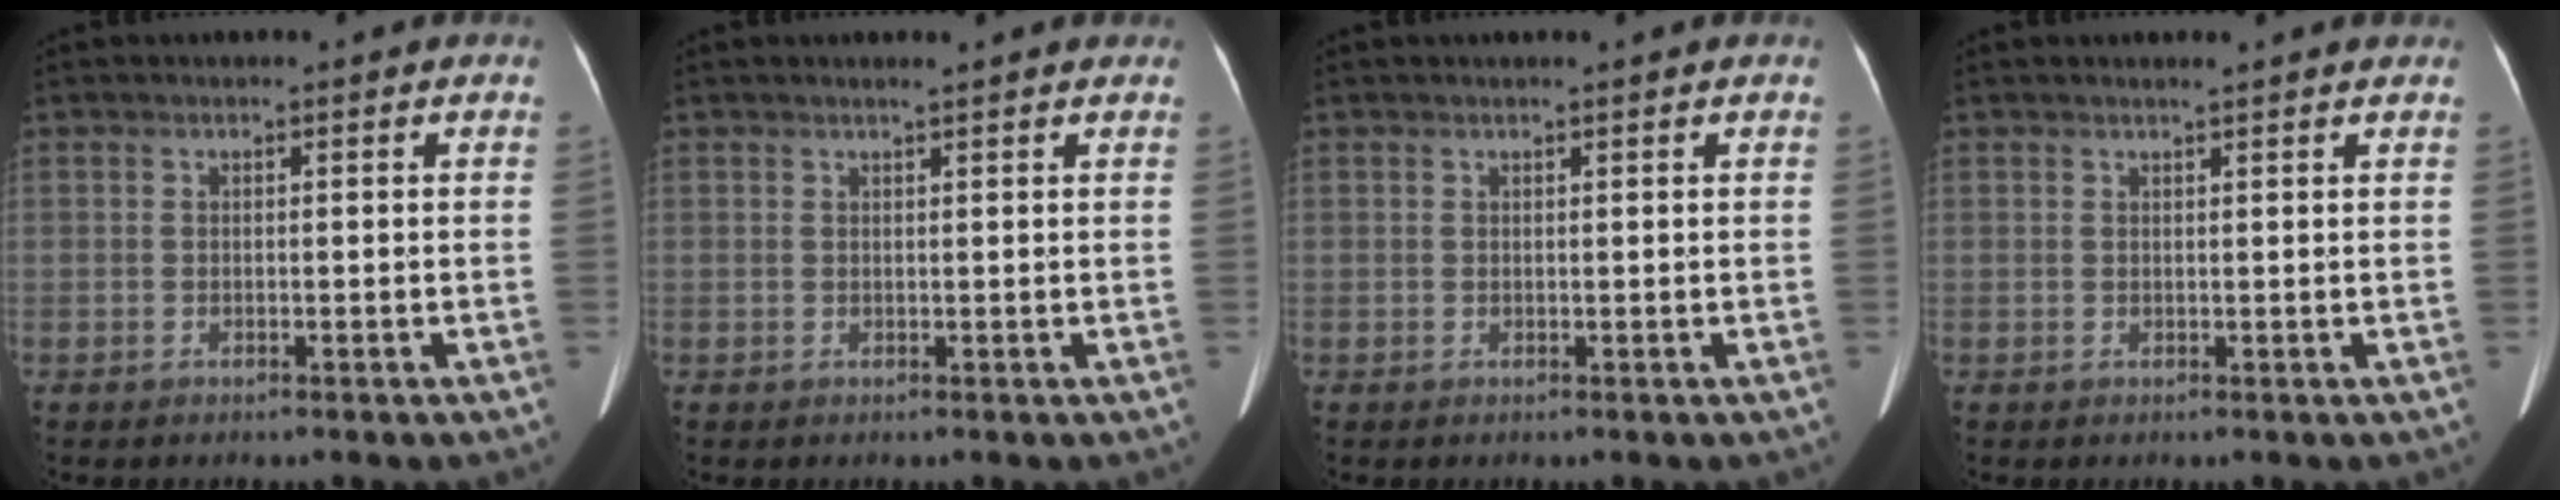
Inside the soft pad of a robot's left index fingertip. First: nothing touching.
{"total": 2.7, "force": [2.4, 0.2, 1.2], "torque": [-0.019, 0.013, 0.027]}
{"total": 1.2, "force": [1.0, -0.2, 0.5], "torque": [-0.003, 0.010, 0.019]}
{"total": 3.0, "force": [2.7, 0.1, 1.2], "torque": [-0.019, 0.013, 0.029]}